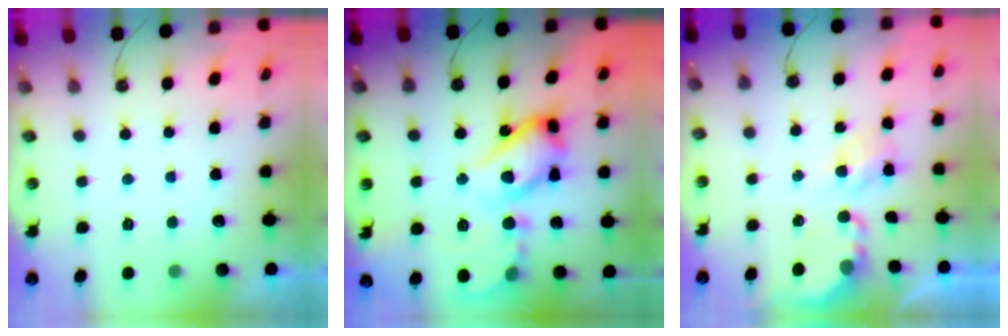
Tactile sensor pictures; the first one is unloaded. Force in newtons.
{"total": 19.8, "press": 19.7, "slide": 2.0}
{"total": 4.0, "press": 4.0, "slide": 0.1}